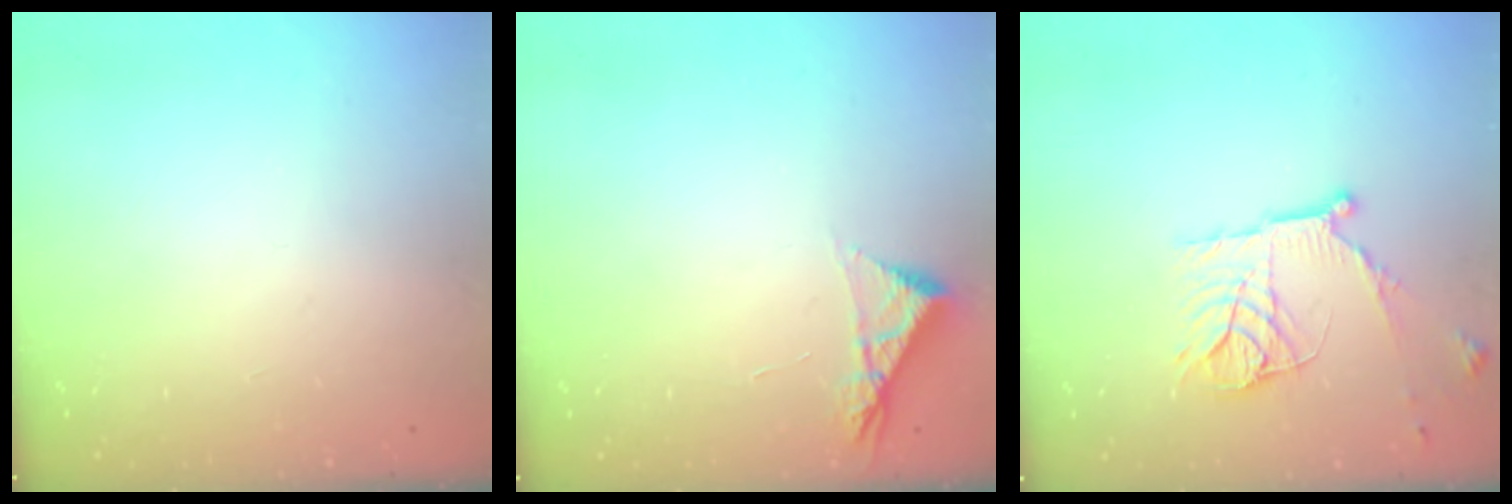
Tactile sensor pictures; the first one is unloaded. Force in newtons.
{"total": 5.0, "press": 5.0, "slide": 0.8}
{"total": 14.9, "press": 14.8, "slide": 1.4}